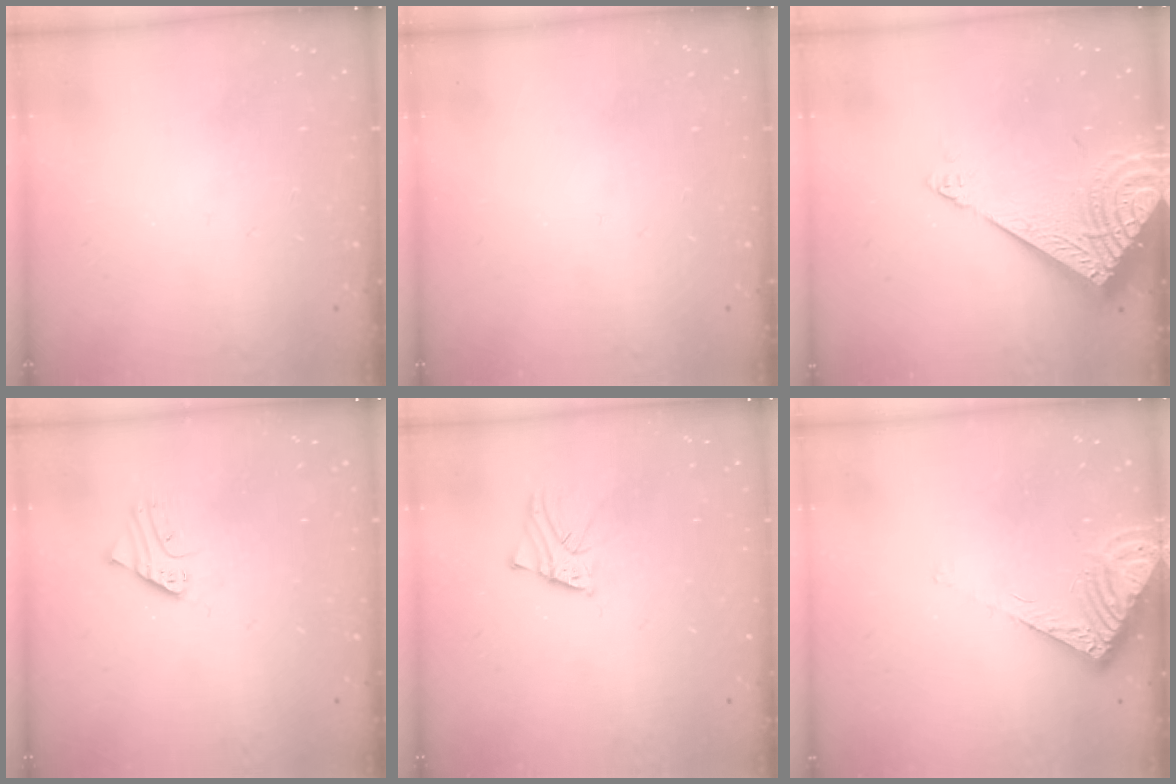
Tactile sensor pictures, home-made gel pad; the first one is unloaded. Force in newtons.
{"total": 0.0}
{"total": 13.4, "press": 13.3, "slide": 1.8}
{"total": 2.5, "press": 2.5, "slide": 0.2}
{"total": 2.6, "press": 2.6, "slide": 0.1}
{"total": 9.7, "press": 9.7, "slide": 0.8}